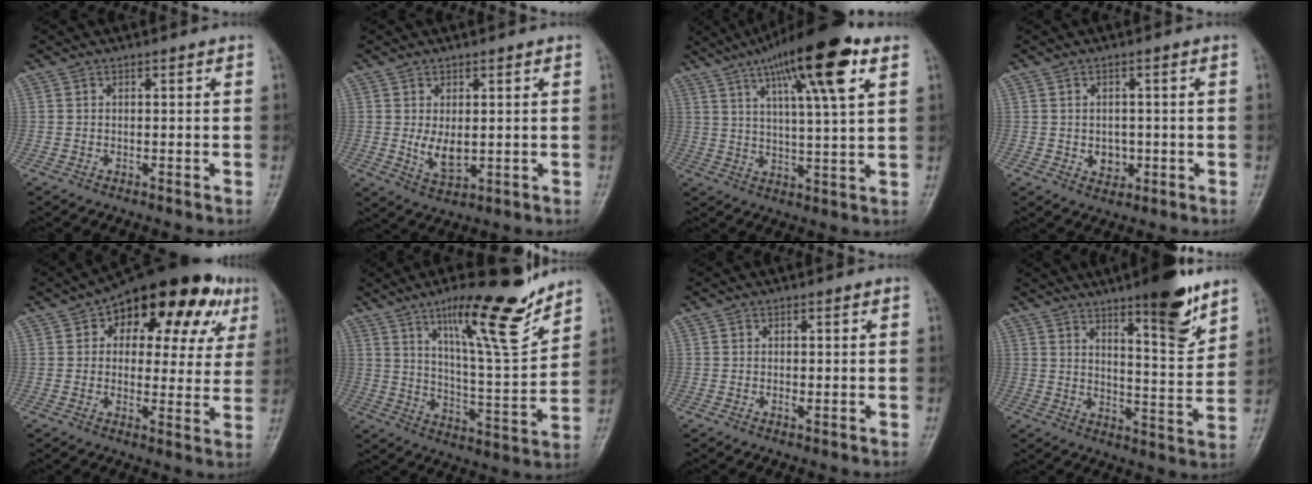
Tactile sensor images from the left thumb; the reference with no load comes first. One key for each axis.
{"total": 5.2, "fx": 0.3, "fy": 3.0, "fz": 4.2, "tx": -0.065, "ty": -0.015, "tz": 0.014}
{"total": 18.1, "fx": 9.2, "fy": 3.5, "fz": 15.2, "tx": -0.234, "ty": -0.013, "tz": 0.145}
{"total": 3.7, "fx": -0.6, "fy": 3.1, "fz": 2.0, "tx": -0.011, "ty": 0.002, "tz": -0.002}
{"total": 20.4, "fx": 9.0, "fy": 11.2, "fz": 14.6, "tx": -0.144, "ty": 0.008, "tz": 0.117}
{"total": 18.6, "fx": 12.4, "fy": 3.6, "fz": 13.3, "tx": -0.178, "ty": -0.077, "tz": 0.203}
{"total": 1.1, "fx": -0.1, "fy": 0.6, "fz": 0.9, "tx": -0.012, "ty": -0.002, "tz": -0.002}
{"total": 13.4, "fx": 8.8, "fy": 3.0, "fz": 9.7, "tx": -0.115, "ty": -0.062, "tz": 0.134}